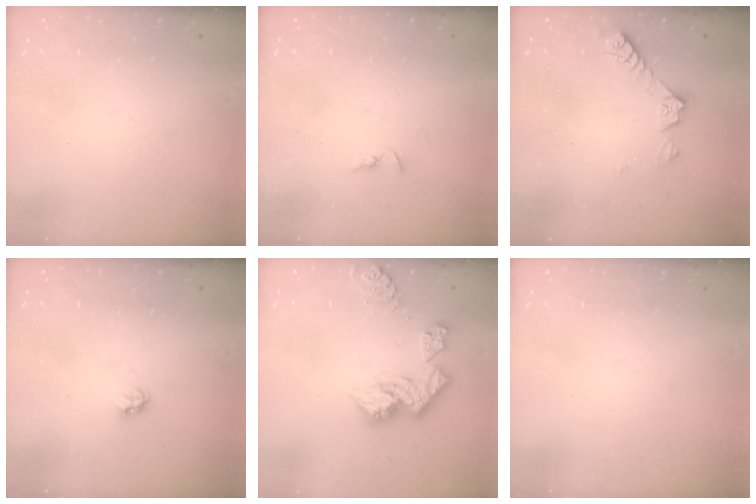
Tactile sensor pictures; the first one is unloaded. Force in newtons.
{"total": 2.2, "press": 2.2, "slide": 0.2}
{"total": 4.9, "press": 4.8, "slide": 0.6}
{"total": 2.8, "press": 2.8, "slide": 0.5}
{"total": 13.1, "press": 13.0, "slide": 1.4}
{"total": 0.0}